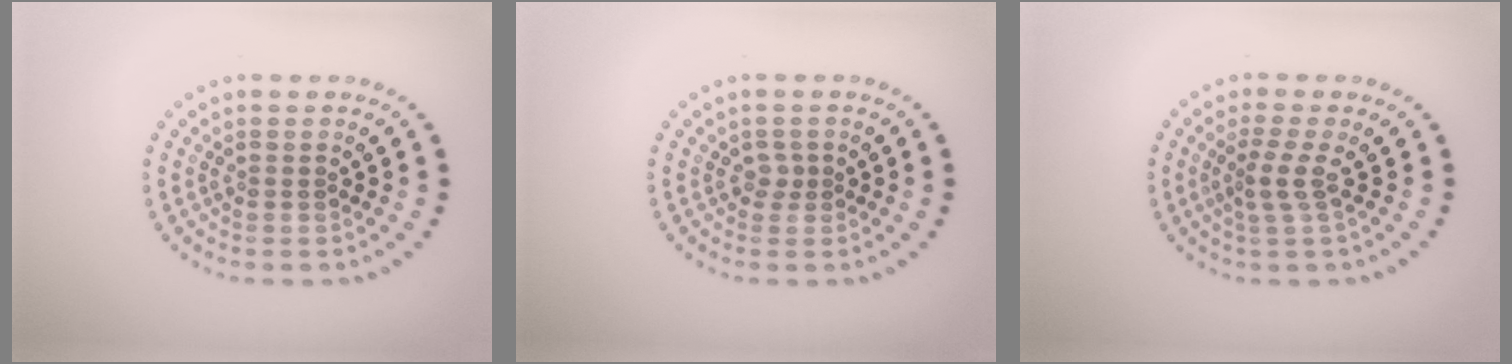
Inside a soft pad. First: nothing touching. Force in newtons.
{"total": 0.9, "press": 0.7, "slide": 0.6}
{"total": 2.0, "press": 1.3, "slide": 1.4}